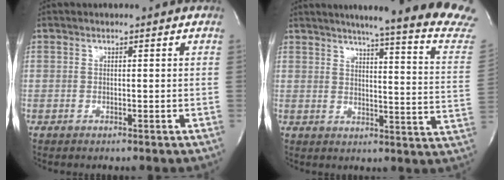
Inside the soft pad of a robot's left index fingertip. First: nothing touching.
{"total": 25.3, "force": [22.1, -0.4, 12.2], "torque": [-0.161, -0.099, 0.253]}